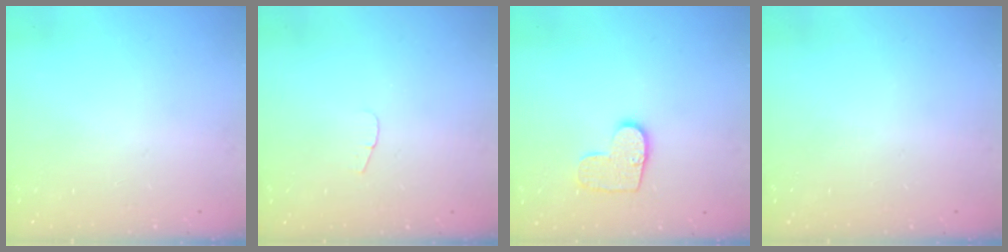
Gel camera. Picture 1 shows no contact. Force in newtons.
{"total": 3.8, "press": 3.8, "slide": 0.4}
{"total": 9.8, "press": 9.8, "slide": 0.4}
{"total": 0.0}